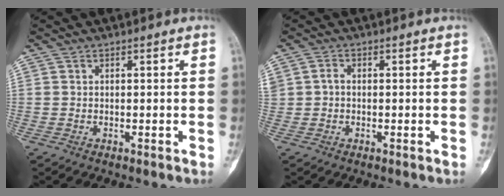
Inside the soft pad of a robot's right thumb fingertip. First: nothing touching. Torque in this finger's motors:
{"motor_torque": [-0.02, 0.03, 0.20, 0.04, 0.04]}